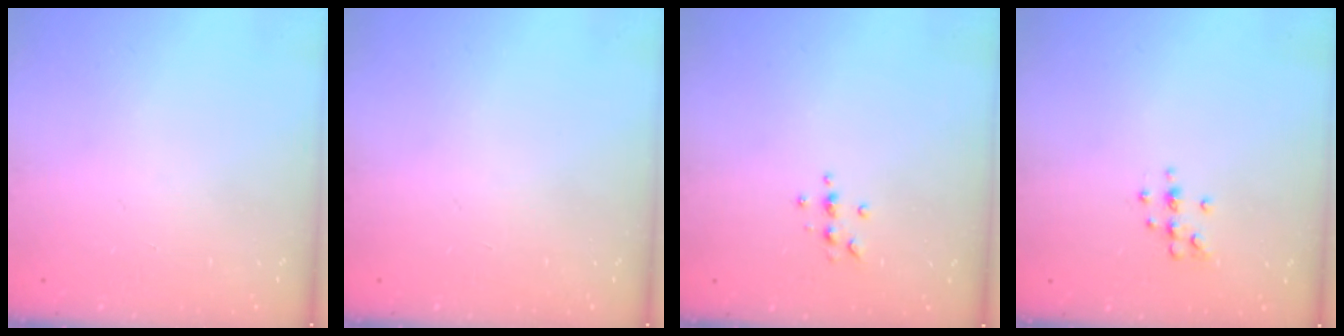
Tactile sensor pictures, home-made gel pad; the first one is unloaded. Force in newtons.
{"total": 0.0}
{"total": 4.6, "press": 4.6, "slide": 0.6}
{"total": 6.5, "press": 6.4, "slide": 1.2}